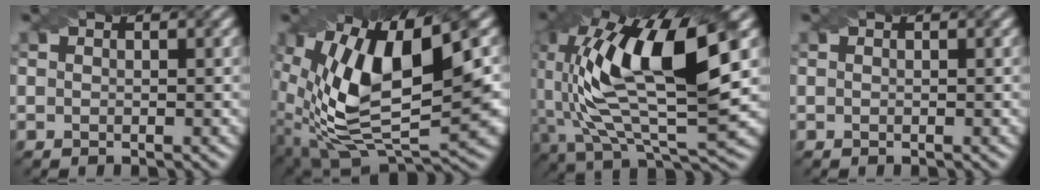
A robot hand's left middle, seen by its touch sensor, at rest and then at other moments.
{"total": 14.4, "force": [2.2, 6.6, 12.6], "torque": [-0.249, -0.007, 0.042]}
{"total": 14.3, "force": [2.8, 5.3, 12.9], "torque": [-0.254, 0.005, 0.049]}
{"total": 0.0}